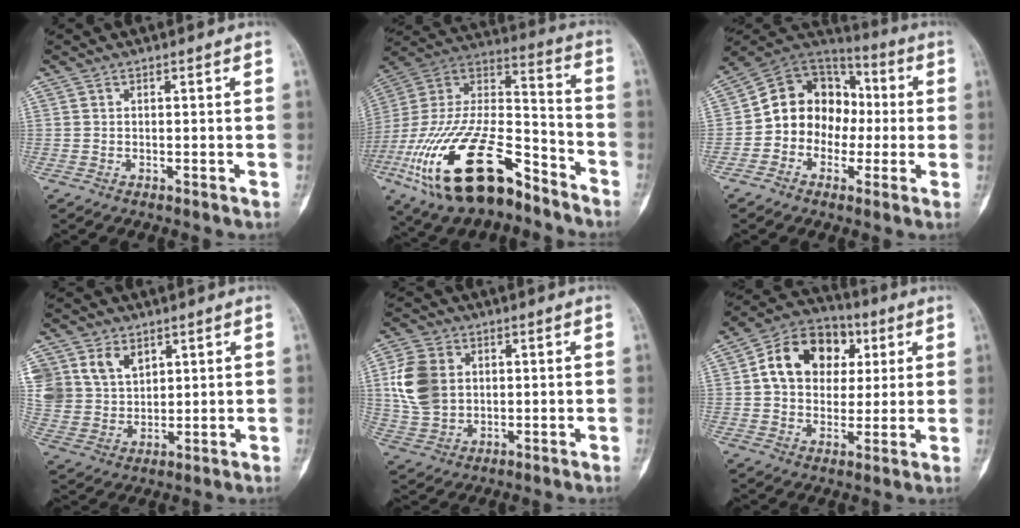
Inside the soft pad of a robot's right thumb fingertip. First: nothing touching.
{"total": 30.0, "force": [-17.0, 13.4, 20.8], "torque": [-0.438, 0.043, -0.300]}
{"total": 14.1, "force": [-1.3, 11.9, 7.4], "torque": [-0.073, 0.042, -0.033]}
{"total": 12.1, "force": [5.7, 9.1, 5.5], "torque": [-0.096, -0.011, 0.124]}
{"total": 11.1, "force": [2.0, 8.5, 6.9], "torque": [-0.131, -0.003, 0.043]}
{"total": 15.2, "force": [3.5, 11.7, 9.0], "torque": [-0.116, 0.008, 0.050]}